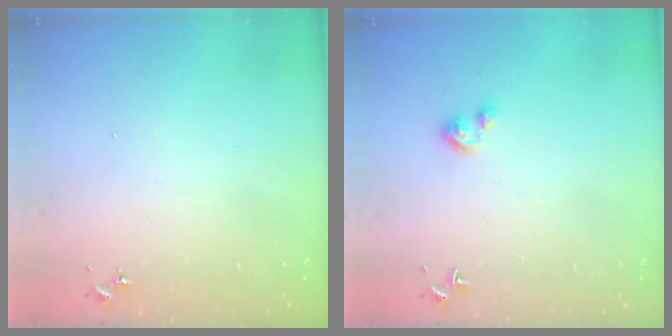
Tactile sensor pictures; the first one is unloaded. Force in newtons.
{"total": 2.8, "press": 2.8, "slide": 0.2}